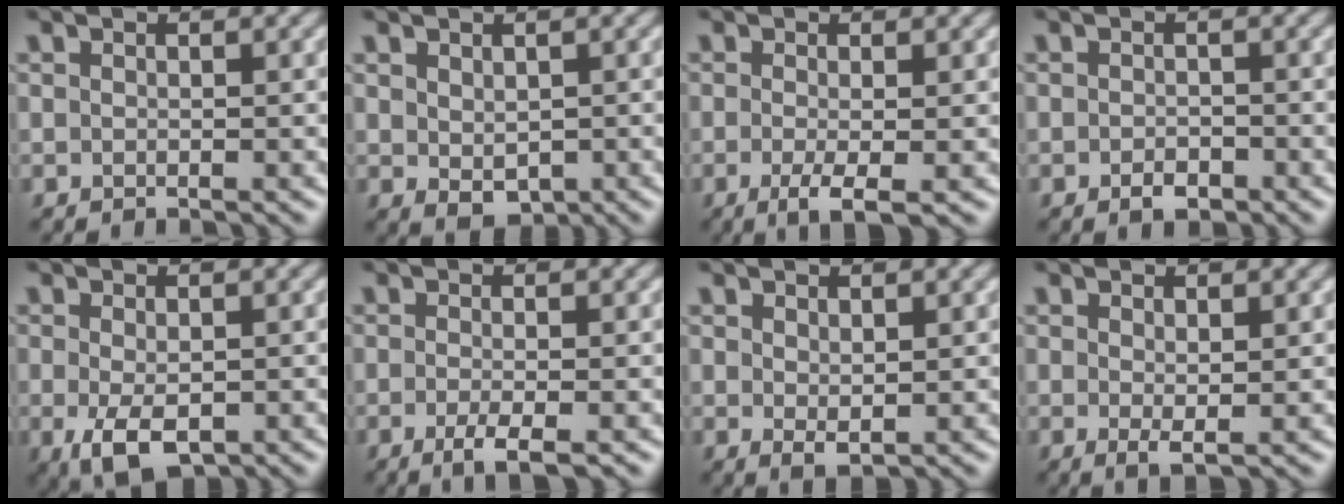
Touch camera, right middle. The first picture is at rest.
{"total": 2.1, "force": [0.2, 1.4, 1.5], "torque": [-0.025, -0.008, 0.012]}
{"total": 2.8, "force": [-0.9, 0.5, 2.6], "torque": [-0.051, -0.010, -0.016]}
{"total": 1.5, "force": [-0.8, 0.8, 0.9], "torque": [-0.015, -0.002, -0.015]}
{"total": 4.3, "force": [-1.4, 2.3, 3.4], "torque": [-0.071, -0.014, -0.020]}
{"total": 2.5, "force": [-1.2, 0.5, 2.1], "torque": [-0.038, -0.006, -0.025]}
{"total": 1.2, "force": [0.5, 0.5, 1.0], "torque": [-0.018, -0.005, 0.014]}
{"total": 1.3, "force": [0.2, 0.3, 1.2], "torque": [-0.022, -0.006, 0.006]}